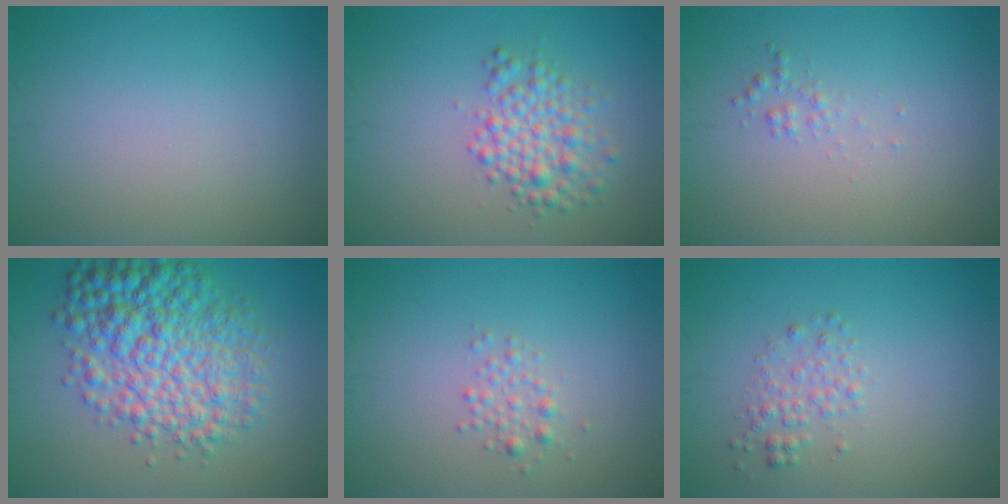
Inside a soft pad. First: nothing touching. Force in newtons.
{"total": 3.7, "press": 3.7, "slide": 0.1}
{"total": 0.7, "press": 0.7, "slide": 0.0}
{"total": 8.5, "press": 8.5, "slide": 0.1}
{"total": 1.4, "press": 1.4, "slide": 0.1}
{"total": 1.7, "press": 1.7, "slide": 0.0}